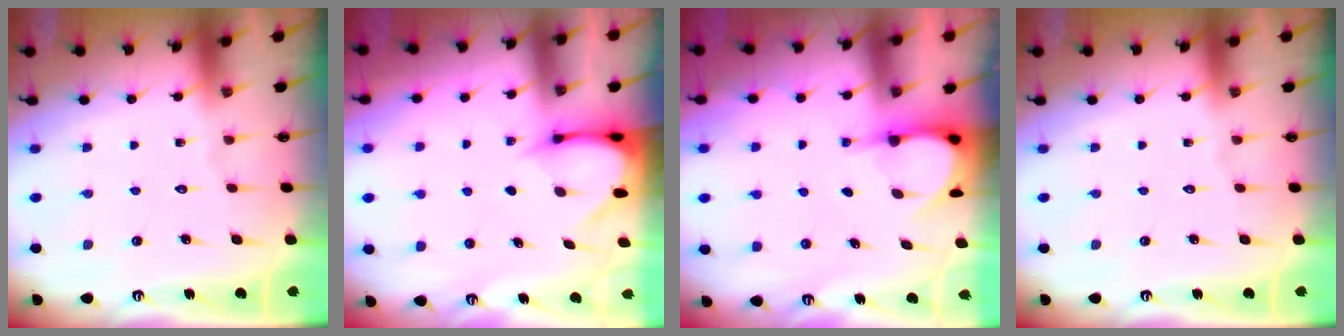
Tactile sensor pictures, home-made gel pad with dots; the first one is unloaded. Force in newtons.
{"total": 3.4, "press": 3.4, "slide": 0.3}
{"total": 3.9, "press": 3.9, "slide": 0.3}
{"total": 0.0}